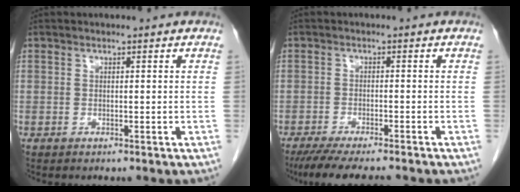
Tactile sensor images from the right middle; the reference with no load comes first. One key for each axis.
{"total": 10.1, "fx": -8.6, "fy": 1.0, "fz": 5.1, "tx": -0.074, "ty": -0.021, "tz": -0.130}